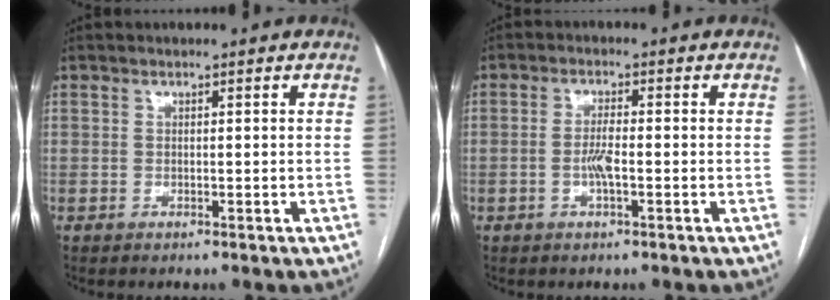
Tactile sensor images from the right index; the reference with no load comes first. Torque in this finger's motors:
{"motor_torque": [0.53, 0.03, 0.32, 0.07]}